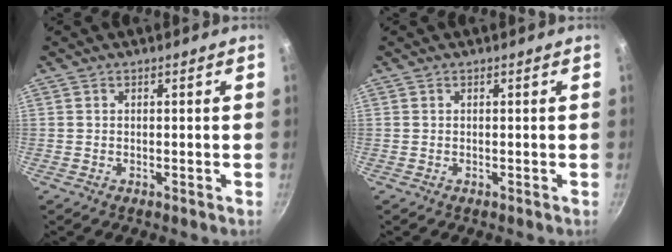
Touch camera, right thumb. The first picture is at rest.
{"total": 0.0}